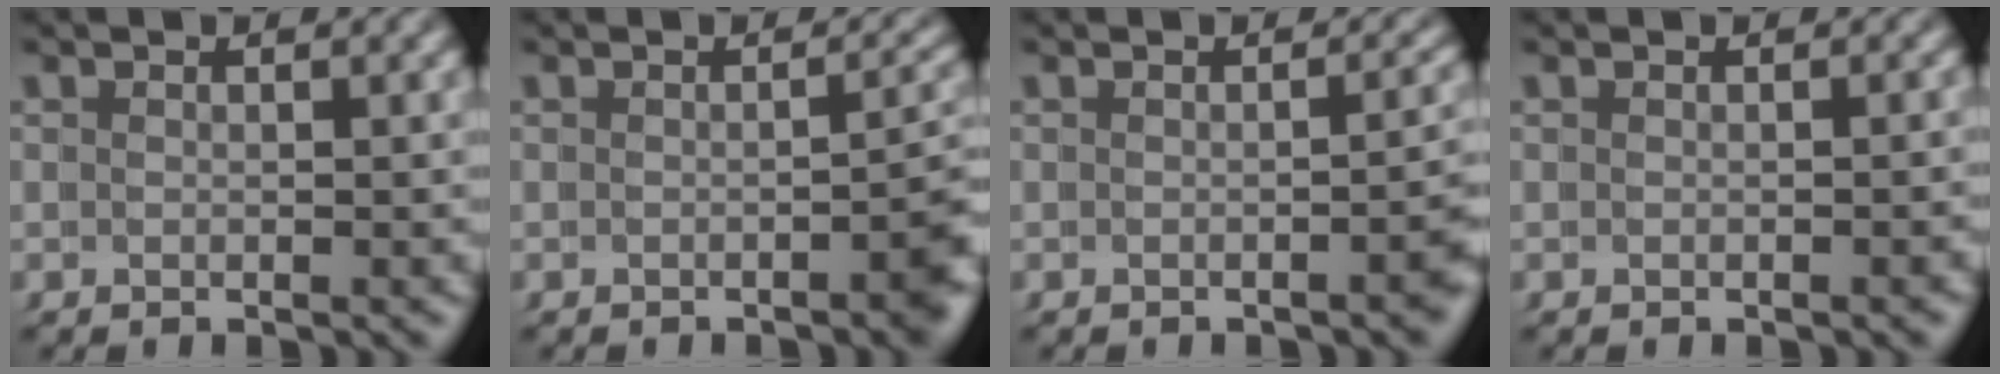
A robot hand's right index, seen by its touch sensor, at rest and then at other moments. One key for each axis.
{"total": 2.8, "fx": -1.3, "fy": 0.6, "fz": 2.4, "tx": -0.008, "ty": 0.003, "tz": -0.022}
{"total": 2.1, "fx": -1.0, "fy": 0.2, "fz": 1.8, "tx": -0.004, "ty": 0.003, "tz": -0.016}
{"total": 0.5, "fx": -0.4, "fy": 0.1, "fz": 0.3, "tx": 0.000, "ty": 0.004, "tz": -0.007}